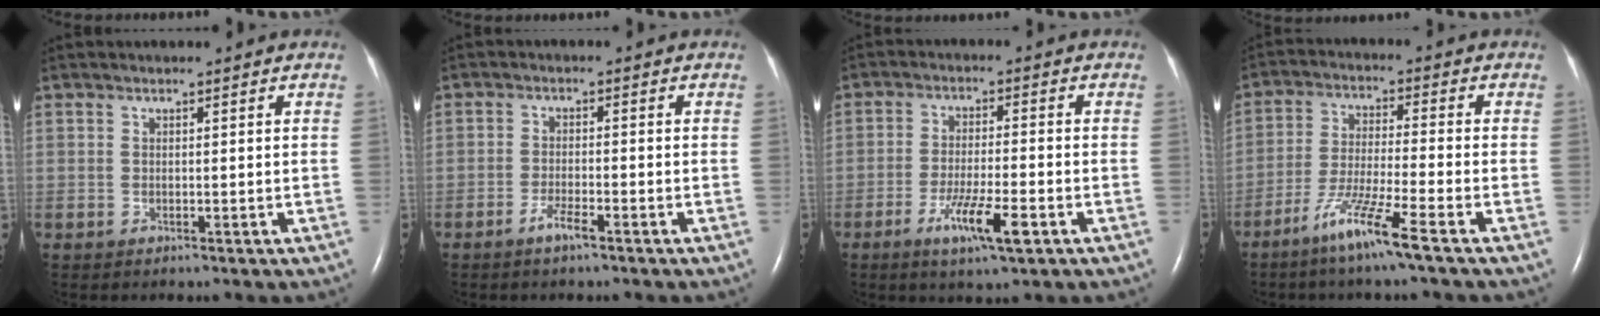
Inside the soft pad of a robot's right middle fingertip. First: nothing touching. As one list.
[{"total": 2.7, "force": [-1.9, 0.2, 1.9], "torque": [-0.042, -0.002, -0.036]}, {"total": 7.2, "force": [-3.6, 0.6, 6.3], "torque": [-0.120, -0.012, -0.059]}, {"total": 8.5, "force": [-5.5, -1.0, 6.4], "torque": [-0.128, -0.027, -0.112]}]